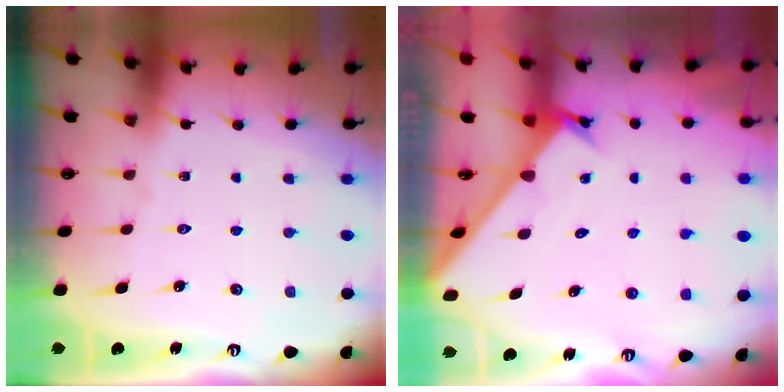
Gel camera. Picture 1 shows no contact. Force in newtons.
{"total": 2.4, "press": 2.4, "slide": 0.1}